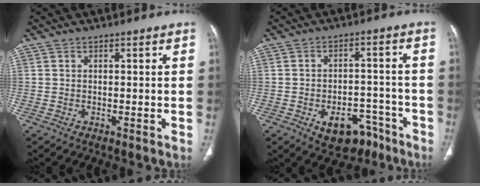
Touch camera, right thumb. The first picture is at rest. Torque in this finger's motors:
{"motor_torque": [1.20, 0.78, -0.04, -0.17, 0.14]}